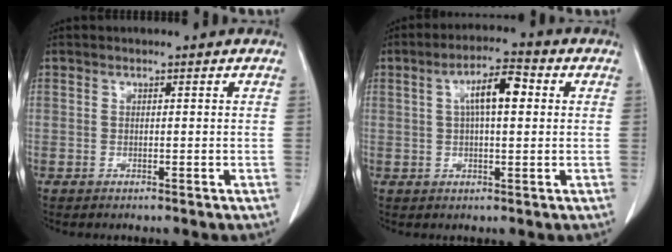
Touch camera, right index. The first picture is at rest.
{"total": 6.8, "force": [1.5, 1.7, 6.4], "torque": [-0.114, 0.019, 0.025]}